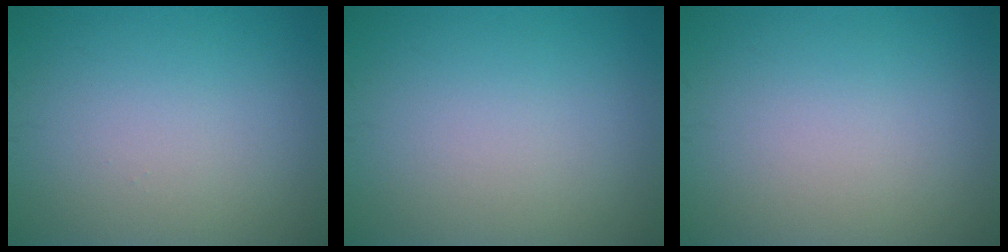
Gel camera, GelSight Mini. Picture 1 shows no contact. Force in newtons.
{"total": 0.0}
{"total": 0.0}